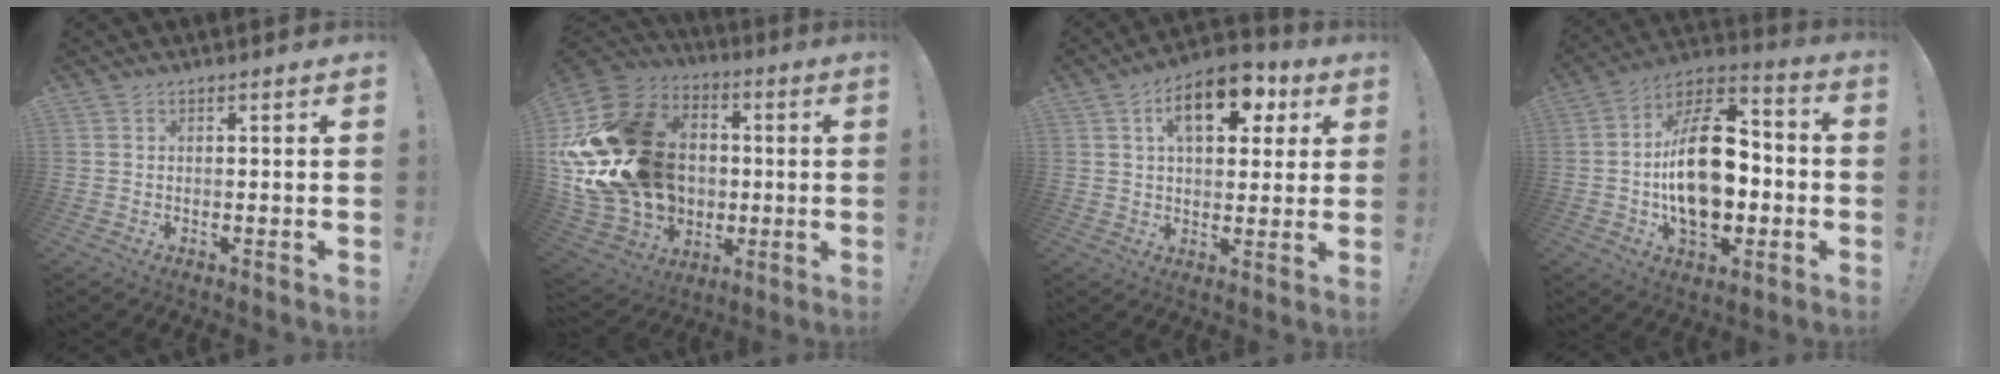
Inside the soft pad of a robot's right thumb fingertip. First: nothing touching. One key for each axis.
{"total": 28.0, "fx": 0.9, "fy": 22.2, "fz": 17.0, "tx": -0.294, "ty": -0.003, "tz": 0.075}
{"total": 14.3, "fx": 5.6, "fy": 8.0, "fz": 10.4, "tx": -0.144, "ty": -0.011, "tz": 0.095}
{"total": 23.7, "fx": -2.5, "fy": 13.9, "fz": 19.1, "tx": -0.330, "ty": 0.024, "tz": -0.034}